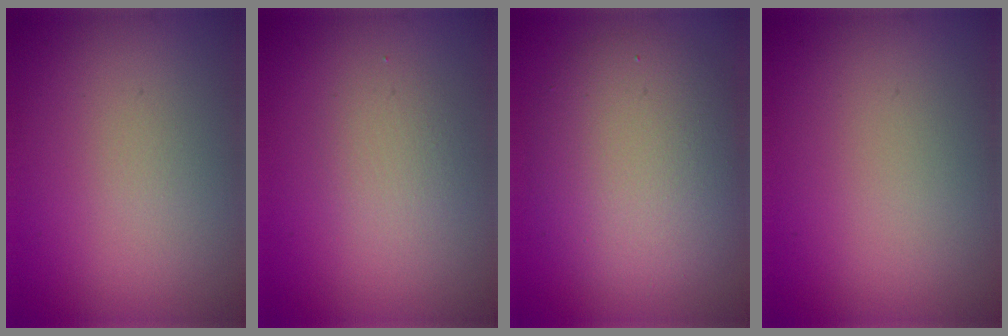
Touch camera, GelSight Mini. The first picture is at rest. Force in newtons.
{"total": 1.6, "press": 1.6, "slide": 0.1}
{"total": 7.1, "press": 7.1, "slide": 0.3}
{"total": 0.0}